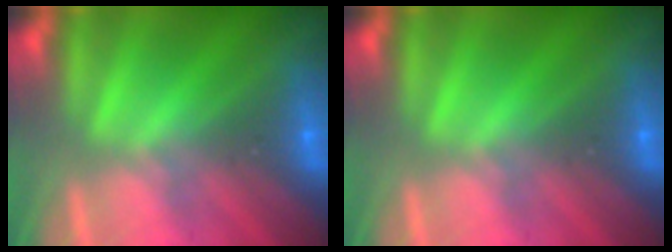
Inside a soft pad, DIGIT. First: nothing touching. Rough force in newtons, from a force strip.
{"total": 0.0}